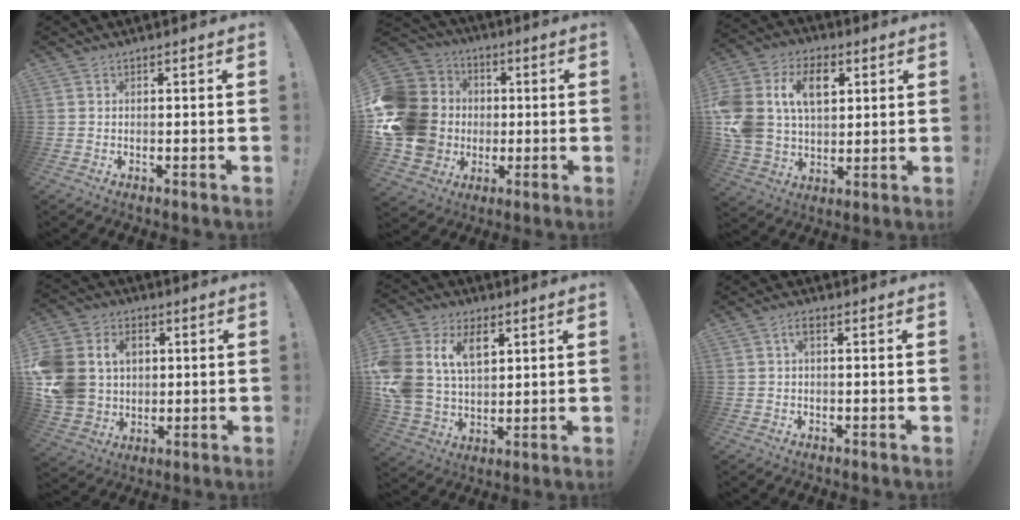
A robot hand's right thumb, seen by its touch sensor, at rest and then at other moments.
{"total": 19.7, "force": [-1.1, 17.1, 9.8], "torque": [-0.202, 0.017, 0.016]}
{"total": 18.1, "force": [5.8, 12.9, 11.2], "torque": [-0.204, -0.020, 0.104]}
{"total": 15.4, "force": [2.6, 12.9, 8.1], "torque": [-0.155, -0.004, 0.057]}
{"total": 16.5, "force": [6.3, 11.6, 10.0], "torque": [-0.201, -0.026, 0.119]}
{"total": 2.4, "force": [0.1, 0.8, 2.3], "torque": [-0.048, 0.009, 0.000]}